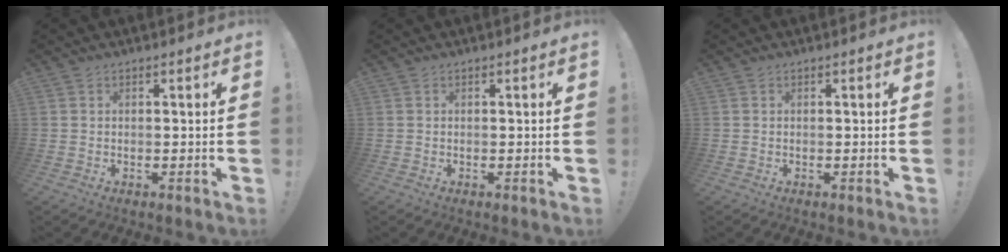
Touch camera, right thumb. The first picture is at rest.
{"total": 0.0}
{"total": 0.0}